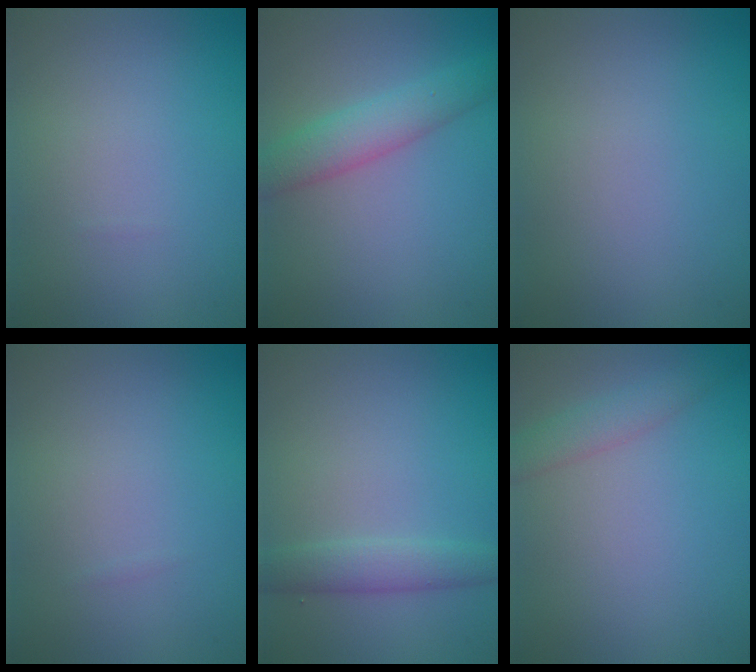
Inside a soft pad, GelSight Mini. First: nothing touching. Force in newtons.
{"total": 3.5, "press": 3.5, "slide": 0.0}
{"total": 0.0}
{"total": 0.0}
{"total": 2.4, "press": 2.4, "slide": 0.1}
{"total": 2.1, "press": 2.1, "slide": 0.1}